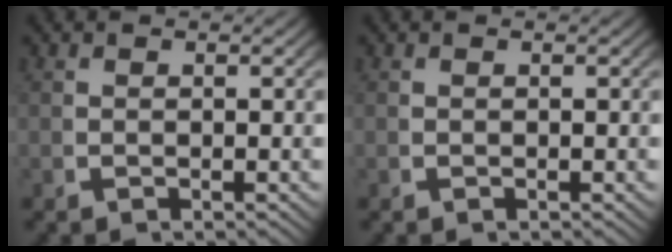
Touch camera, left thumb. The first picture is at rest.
{"total": 0.0}